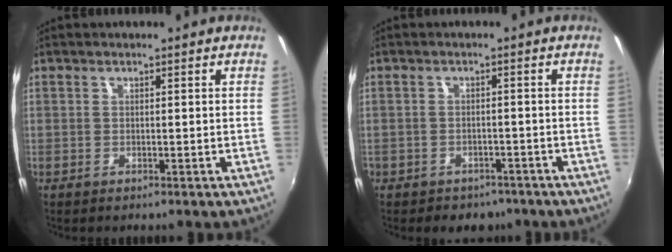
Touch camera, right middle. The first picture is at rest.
{"total": 5.2, "force": [-3.8, 3.5, 1.1], "torque": [-0.032, 0.004, -0.048]}